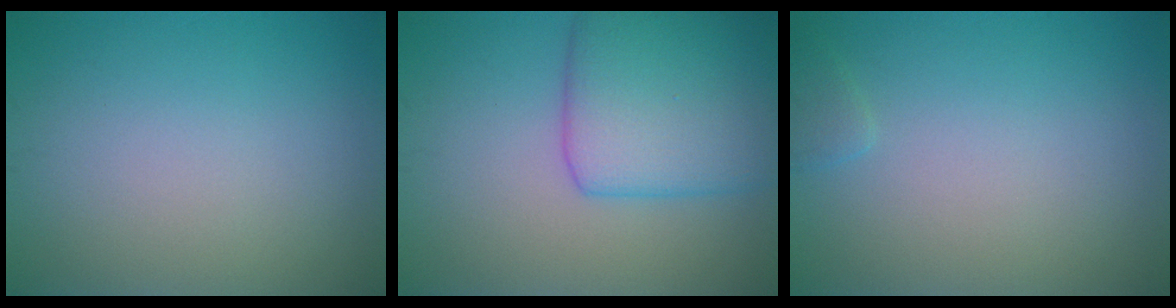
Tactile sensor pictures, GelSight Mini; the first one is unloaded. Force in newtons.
{"total": 7.2, "press": 7.2, "slide": 0.1}
{"total": 0.9, "press": 0.9, "slide": 0.1}